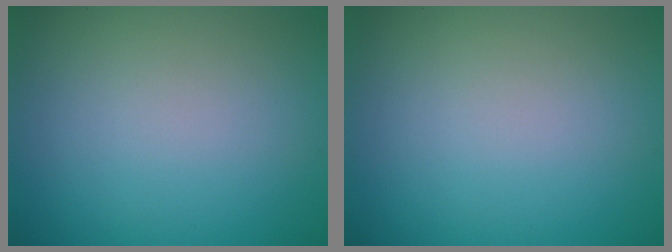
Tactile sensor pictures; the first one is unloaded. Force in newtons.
{"total": 0.0}